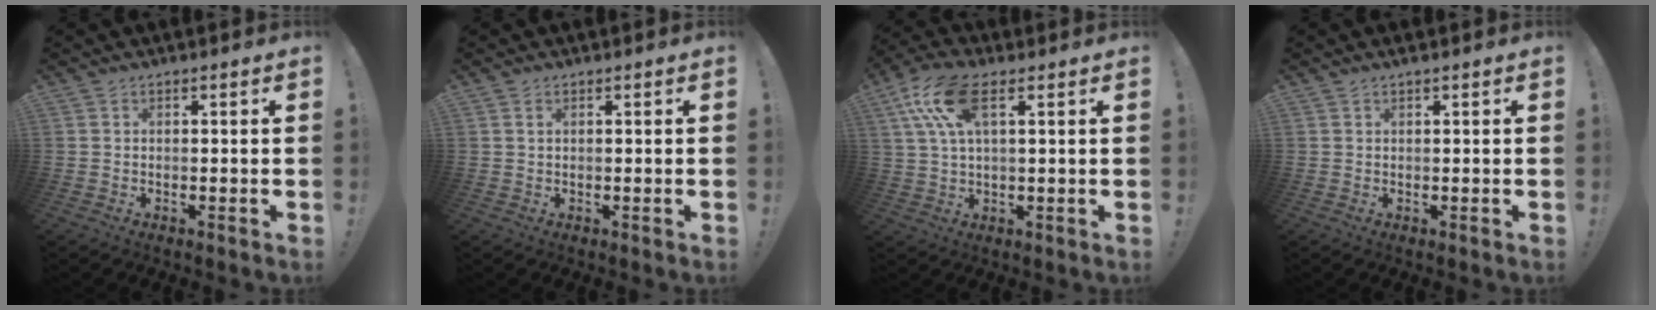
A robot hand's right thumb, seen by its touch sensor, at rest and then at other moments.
{"total": 0.9, "force": [0.5, 0.3, 0.7], "torque": [-0.006, -0.003, 0.008]}
{"total": 12.7, "force": [5.1, 5.3, 10.4], "torque": [-0.200, -0.005, 0.095]}
{"total": 1.0, "force": [0.9, -0.2, 0.3], "torque": [-0.005, 0.000, 0.016]}